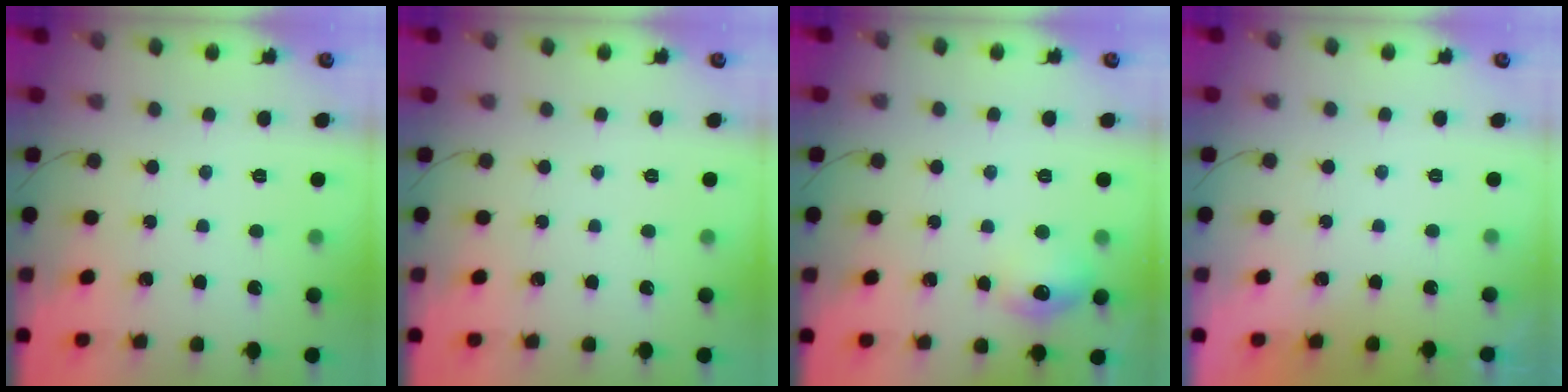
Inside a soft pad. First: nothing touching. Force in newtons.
{"total": 0.0}
{"total": 9.5, "press": 9.4, "slide": 0.9}
{"total": 0.6, "press": 0.2, "slide": 0.5}